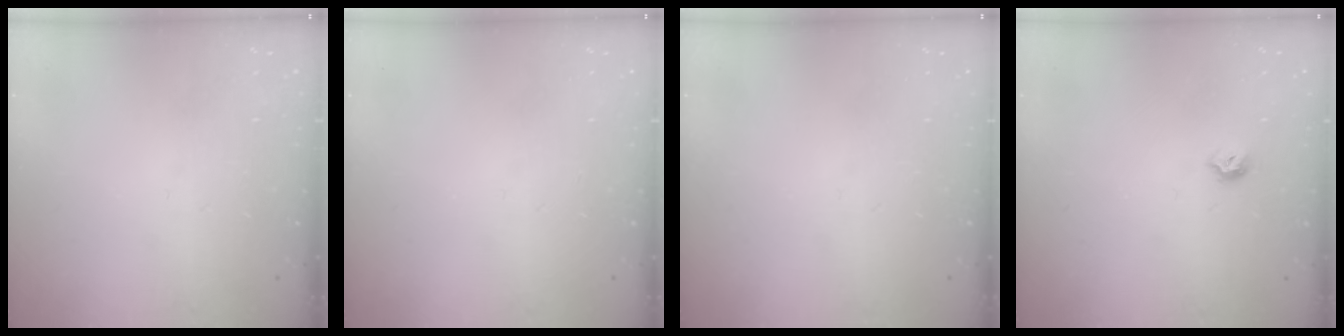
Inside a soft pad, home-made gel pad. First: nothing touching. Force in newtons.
{"total": 0.0}
{"total": 0.0}
{"total": 4.9, "press": 4.8, "slide": 0.9}